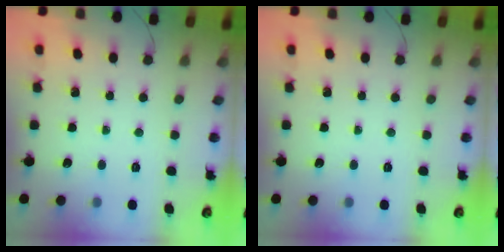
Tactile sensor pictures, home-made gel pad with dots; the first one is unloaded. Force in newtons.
{"total": 0.0}